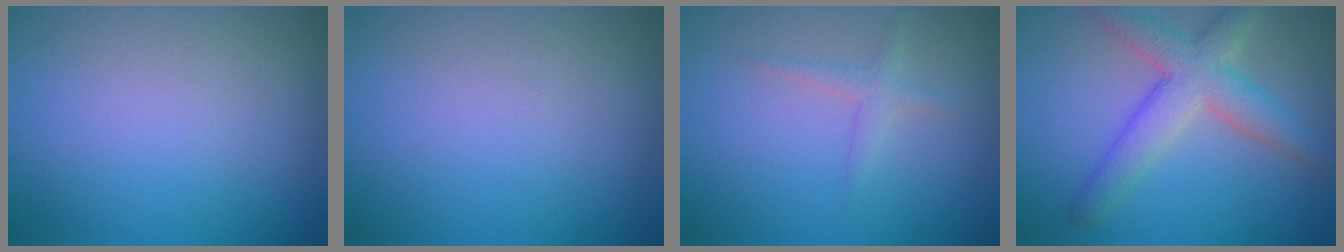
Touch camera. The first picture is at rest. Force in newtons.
{"total": 0.0}
{"total": 1.3, "press": 1.3, "slide": 0.1}
{"total": 5.2, "press": 5.2, "slide": 0.5}